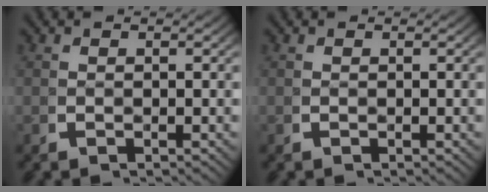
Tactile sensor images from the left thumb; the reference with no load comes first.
{"total": 0.0}